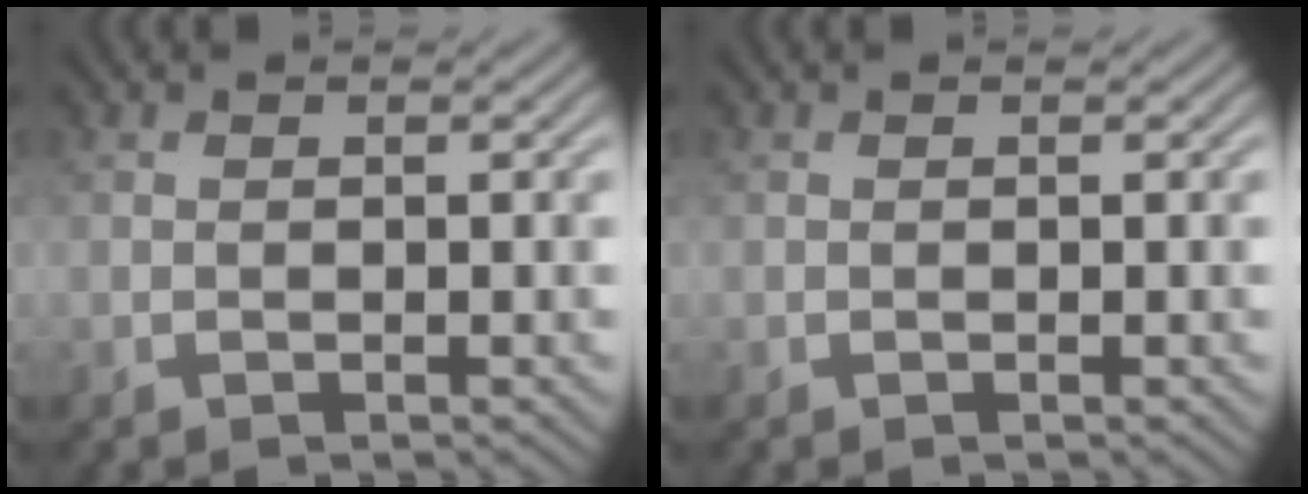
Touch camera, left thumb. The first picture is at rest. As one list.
[{"total": 0.0}]